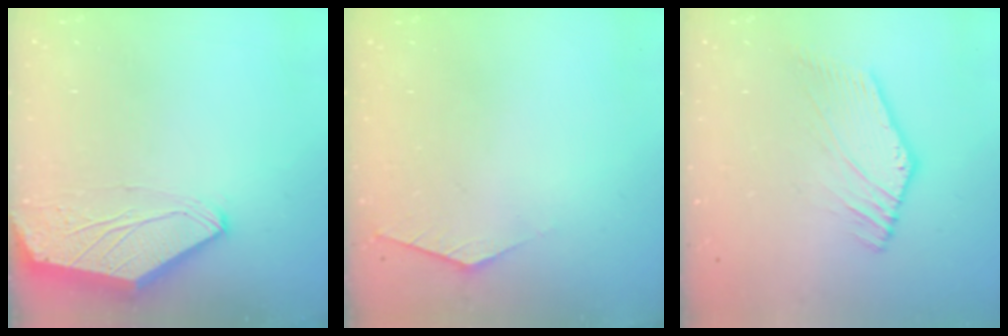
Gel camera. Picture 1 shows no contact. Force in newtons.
{"total": 2.1, "press": 2.0, "slide": 0.4}
{"total": 1.5, "press": 1.2, "slide": 0.9}